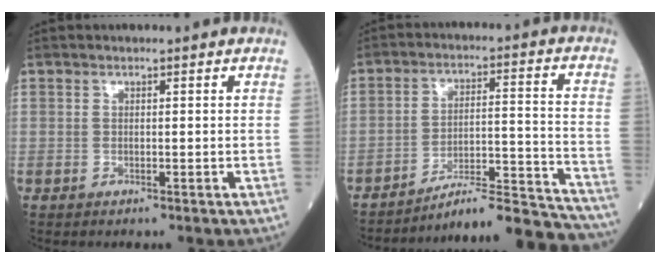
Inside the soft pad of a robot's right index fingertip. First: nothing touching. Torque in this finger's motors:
{"motor_torque": [0.27, -1.33, 0.04, 0.01]}